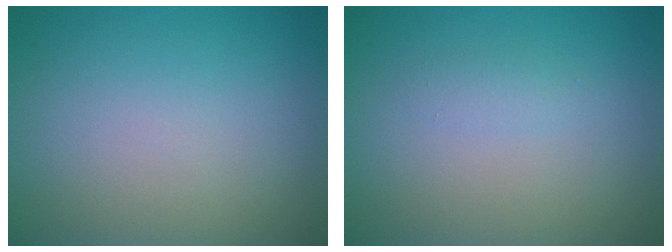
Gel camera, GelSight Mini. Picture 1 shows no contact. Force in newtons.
{"total": 0.8, "press": 0.8, "slide": 0.0}